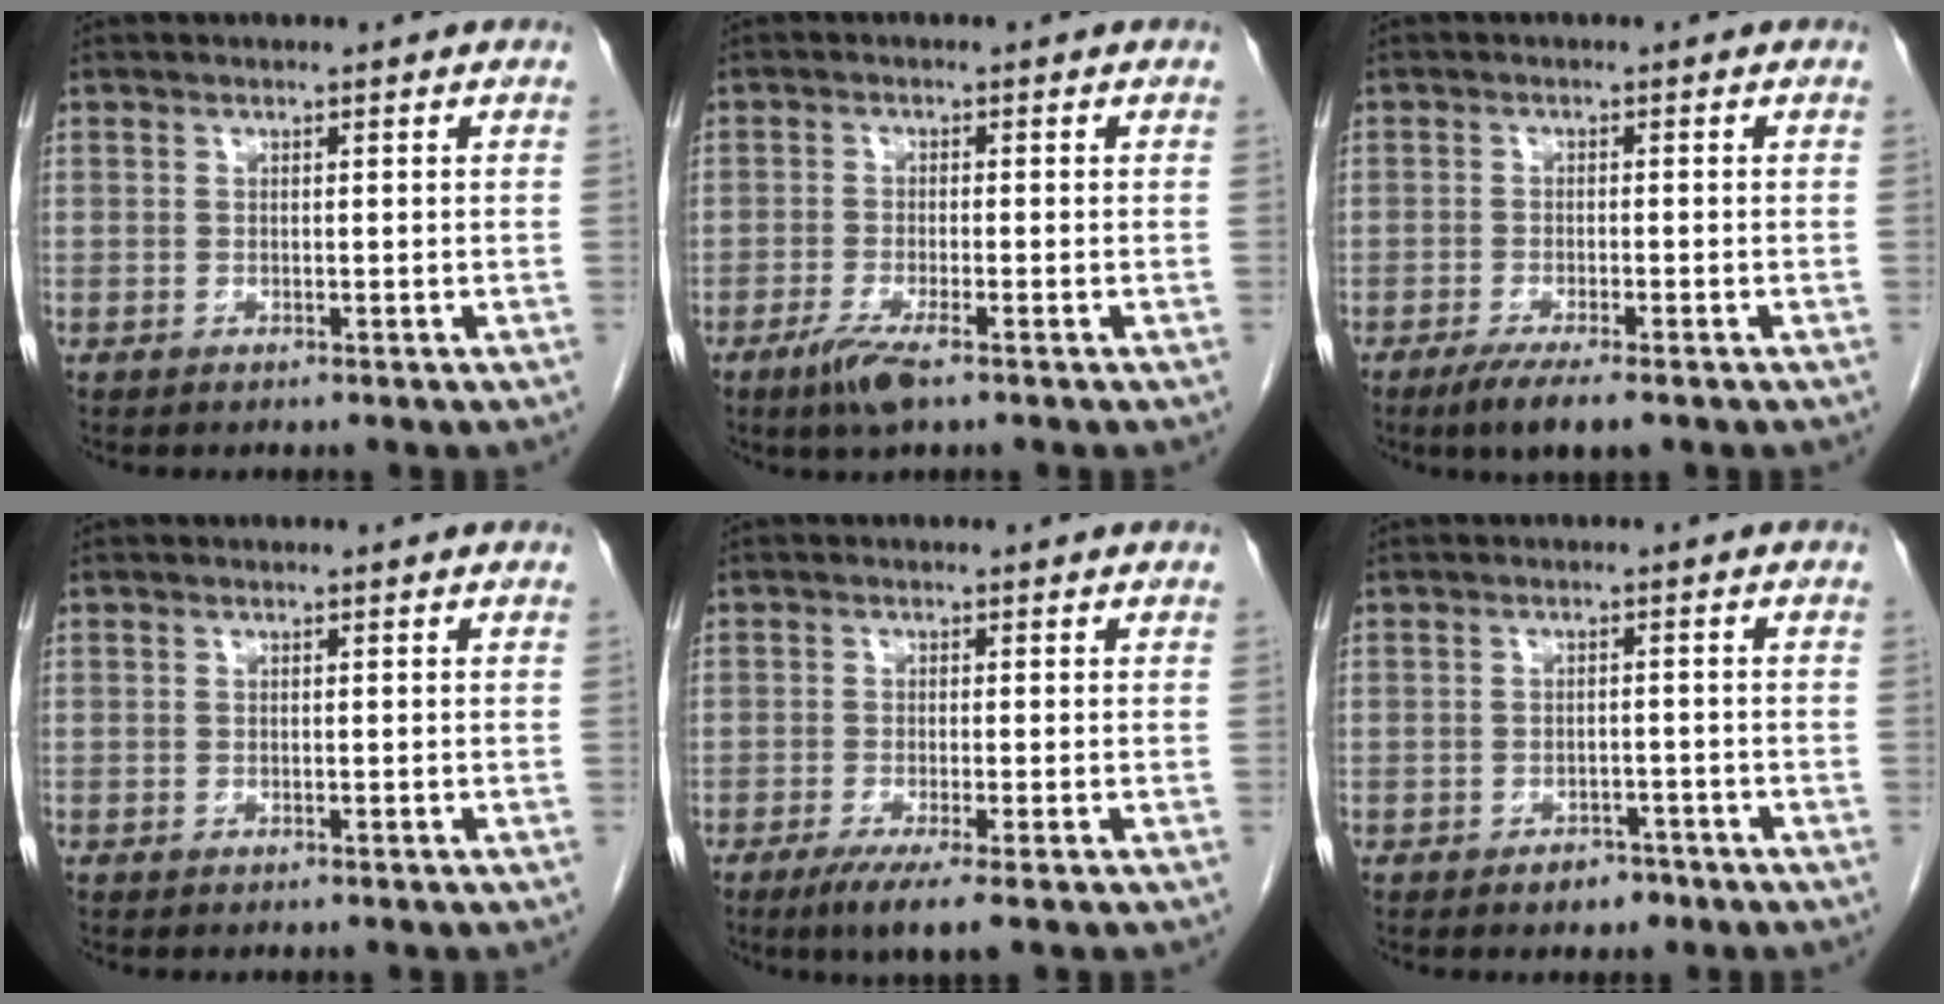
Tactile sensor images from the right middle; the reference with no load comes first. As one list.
[{"total": 4.2, "force": [-2.7, 0.4, 3.3], "torque": [-0.070, -0.011, -0.050]}, {"total": 5.5, "force": [-3.8, 0.7, 4.0], "torque": [-0.065, -0.014, -0.057]}, {"total": 0.0}, {"total": 4.7, "force": [-2.8, 0.0, 3.8], "torque": [-0.063, -0.016, -0.049]}, {"total": 2.5, "force": [-1.8, 1.5, 1.0], "torque": [-0.013, 0.004, -0.020]}]